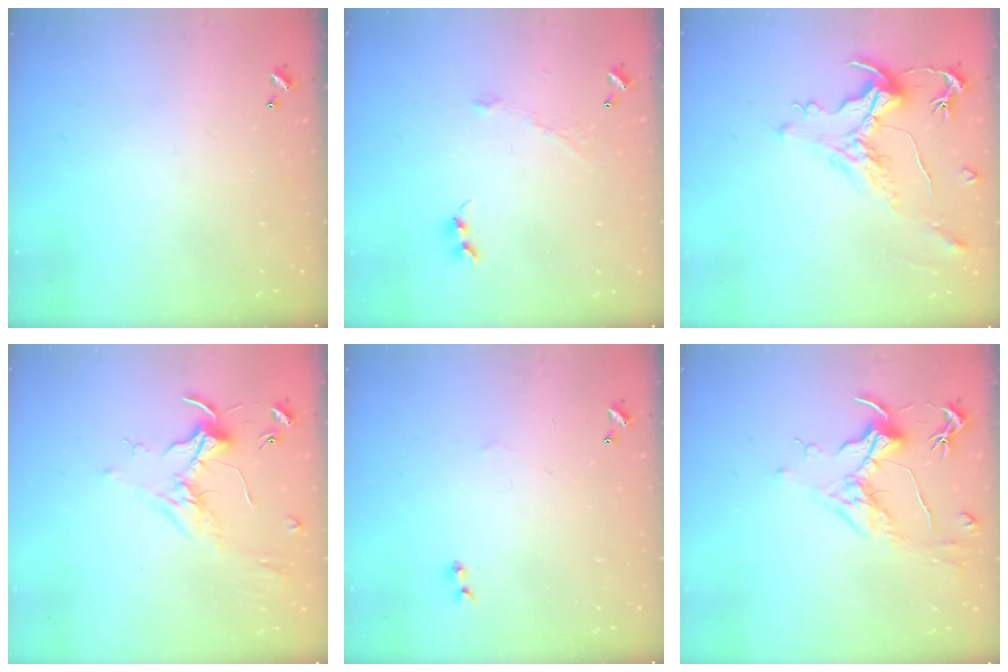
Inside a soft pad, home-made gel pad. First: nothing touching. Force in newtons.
{"total": 3.4, "press": 3.3, "slide": 0.5}
{"total": 1.2, "press": 0.7, "slide": 1.0}
{"total": 1.6, "press": 1.4, "slide": 0.8}
{"total": 1.4, "press": 1.3, "slide": 0.4}
{"total": 1.6, "press": 1.4, "slide": 0.8}